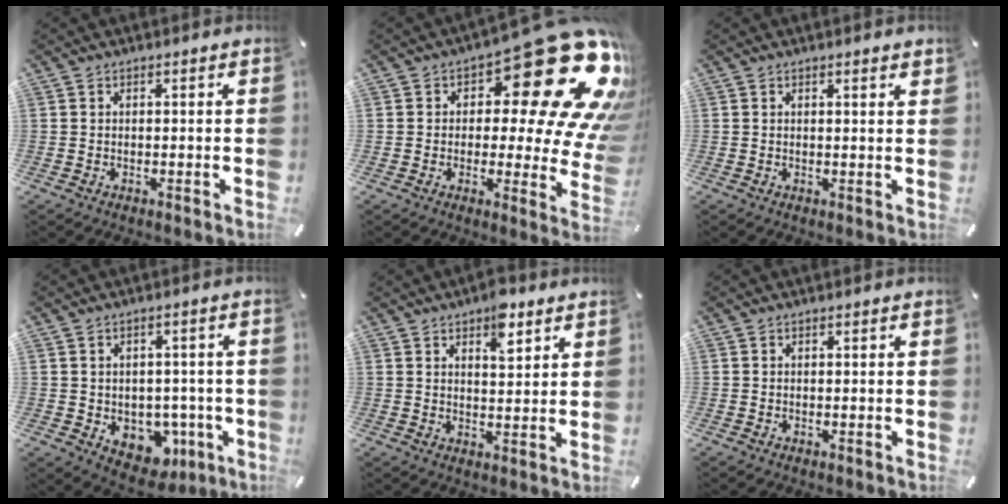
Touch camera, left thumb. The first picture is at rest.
{"total": 27.7, "force": [12.1, 11.0, 22.4], "torque": [-0.283, -0.092, 0.203]}
{"total": 1.0, "force": [0.8, 0.0, 0.6], "torque": [-0.013, -0.002, 0.014]}
{"total": 8.4, "force": [-1.9, 7.2, 4.0], "torque": [-0.035, 0.006, -0.022]}
{"total": 6.9, "force": [4.5, 3.2, 4.2], "torque": [-0.045, -0.022, 0.072]}
{"total": 0.0}